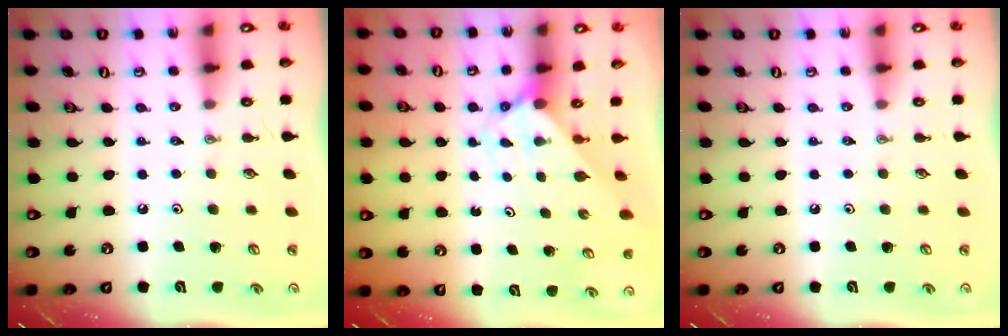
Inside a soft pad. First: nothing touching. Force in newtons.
{"total": 1.9, "press": 1.9, "slide": 0.2}
{"total": 0.0}